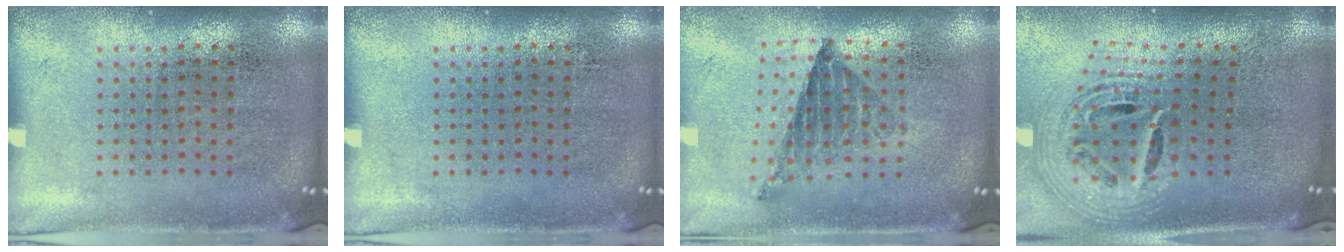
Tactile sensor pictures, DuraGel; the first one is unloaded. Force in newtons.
{"total": 0.0}
{"total": 0.5, "press": 0.5, "slide": 0.1}
{"total": 2.7, "press": 1.9, "slide": 1.9}